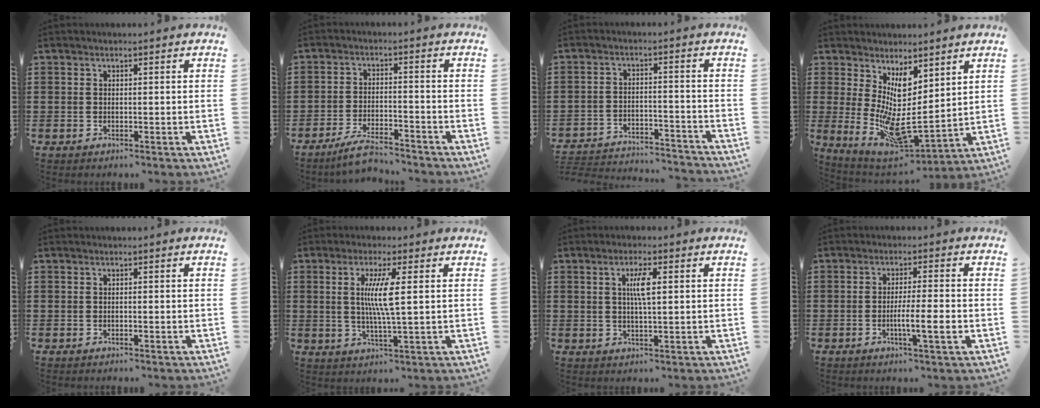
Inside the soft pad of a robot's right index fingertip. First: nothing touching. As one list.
[{"total": 4.7, "force": [-4.4, 0.4, 1.7], "torque": [-0.034, 0.002, -0.086]}, {"total": 4.0, "force": [-4.0, 0.2, 0.6], "torque": [-0.023, -0.002, -0.086]}, {"total": 7.9, "force": [1.9, 3.2, 7.0], "torque": [-0.133, -0.039, 0.039]}, {"total": 0.0}, {"total": 6.6, "force": [1.2, 0.3, 6.5], "torque": [-0.139, -0.011, 0.010]}, {"total": 3.8, "force": [0.8, 0.8, 3.6], "torque": [-0.073, 0.005, 0.011]}, {"total": 5.4, "force": [-1.6, 0.2, 5.2], "torque": [-0.087, -0.009, -0.027]}]